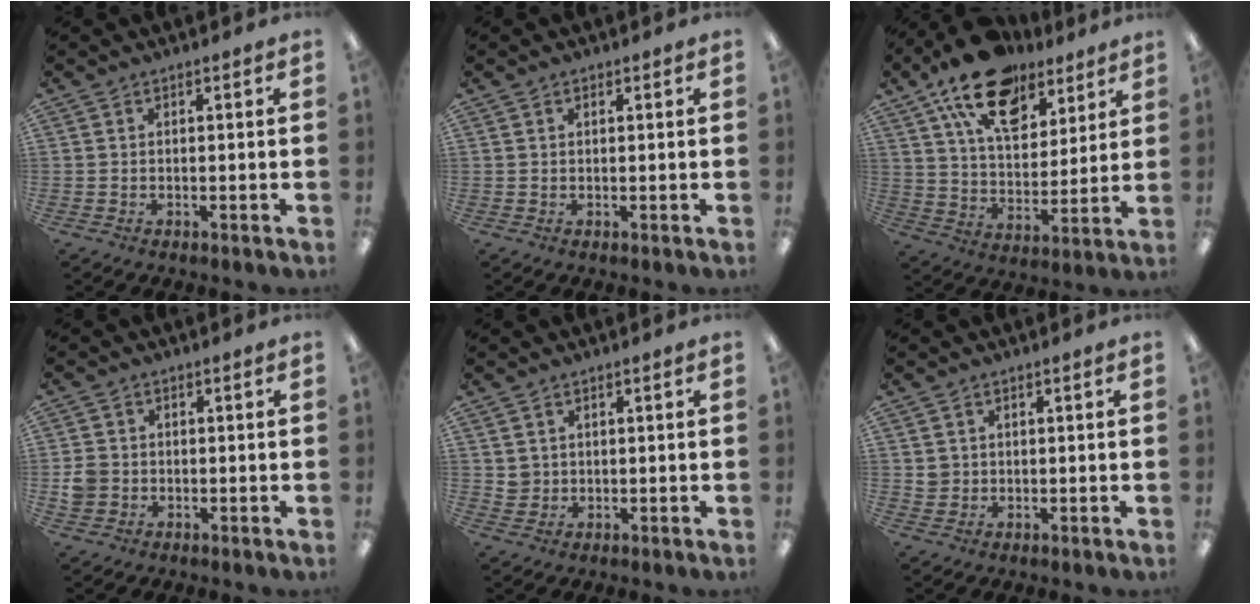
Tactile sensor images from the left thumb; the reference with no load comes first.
{"total": 0.6, "force": [0.4, 0.4, 0.3], "torque": [-0.006, 0.003, 0.007]}
{"total": 18.8, "force": [12.6, 9.9, 9.9], "torque": [-0.174, -0.061, 0.226]}
{"total": 3.8, "force": [-0.6, 3.6, 1.2], "torque": [-0.013, 0.005, -0.012]}
{"total": 2.6, "force": [1.1, 2.3, 0.2], "torque": [-0.002, -0.001, 0.020]}
{"total": 2.3, "force": [0.7, 2.2, 0.4], "torque": [-0.003, 0.000, 0.010]}